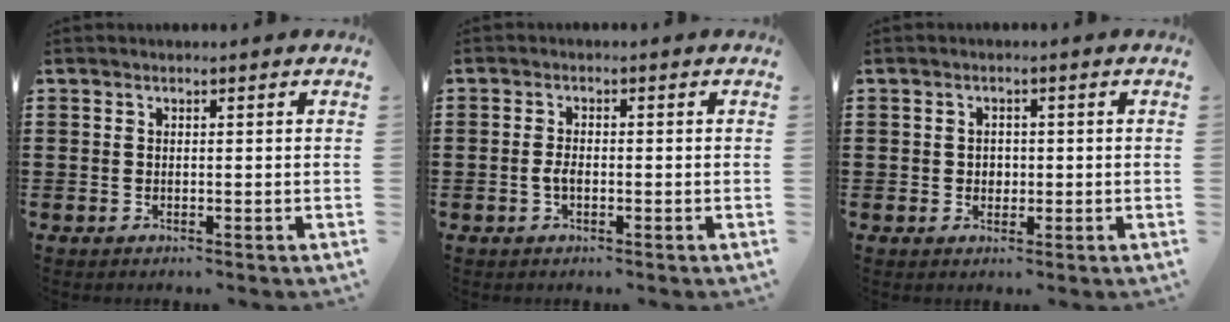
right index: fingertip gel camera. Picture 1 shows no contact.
{"total": 1.8, "force": [-0.6, 0.8, 1.6], "torque": [-0.038, -0.002, -0.014]}
{"total": 1.5, "force": [0.0, 1.4, 0.6], "torque": [-0.015, 0.007, -0.001]}